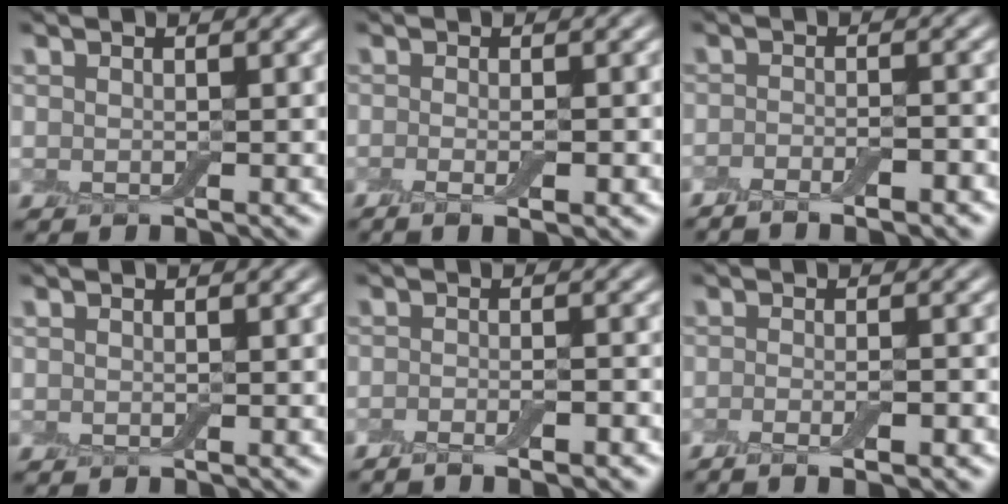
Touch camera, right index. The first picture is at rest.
{"total": 3.0, "force": [-0.8, 0.9, 2.7], "torque": [-0.037, -0.005, -0.008]}
{"total": 3.8, "force": [-2.7, 0.8, 2.5], "torque": [-0.044, 0.006, -0.043]}
{"total": 0.0}
{"total": 3.4, "force": [-2.2, 0.7, 2.5], "torque": [-0.040, 0.010, -0.038]}
{"total": 4.0, "force": [-1.9, 1.1, 3.4], "torque": [-0.046, 0.002, -0.029]}